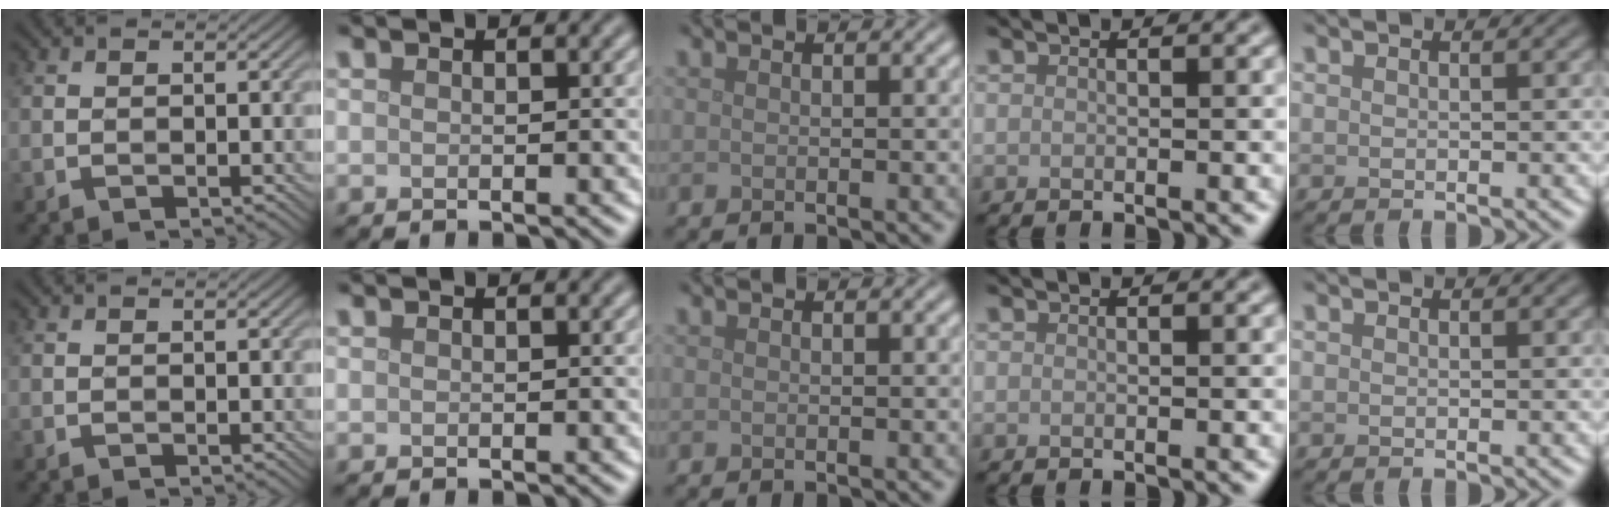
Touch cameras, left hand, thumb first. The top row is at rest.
{}